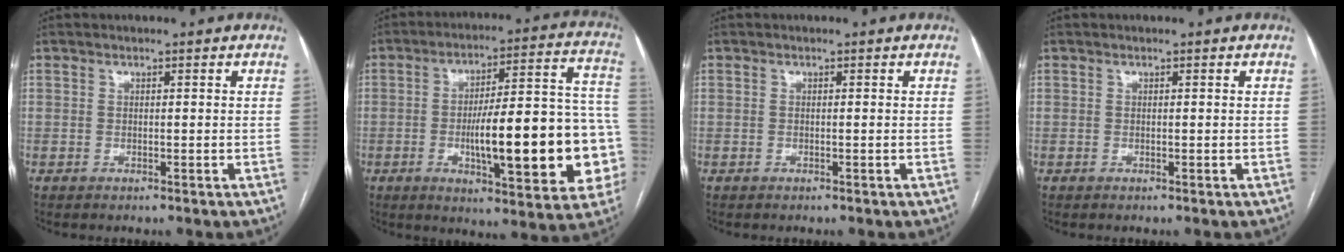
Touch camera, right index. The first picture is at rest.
{"total": 23.1, "force": [-4.8, 4.6, 22.1], "torque": [-0.249, 0.028, -0.055]}
{"total": 0.0}
{"total": 0.0}